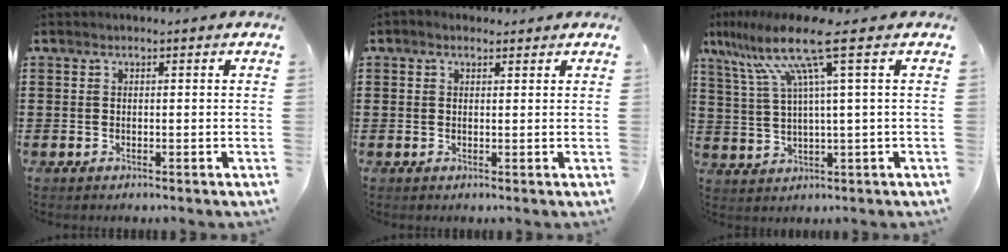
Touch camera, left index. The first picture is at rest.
{"total": 1.0, "force": [0.7, 0.6, 0.4], "torque": [-0.009, 0.006, 0.012]}
{"total": 11.6, "force": [5.3, 0.3, 10.3], "torque": [-0.232, -0.016, 0.078]}